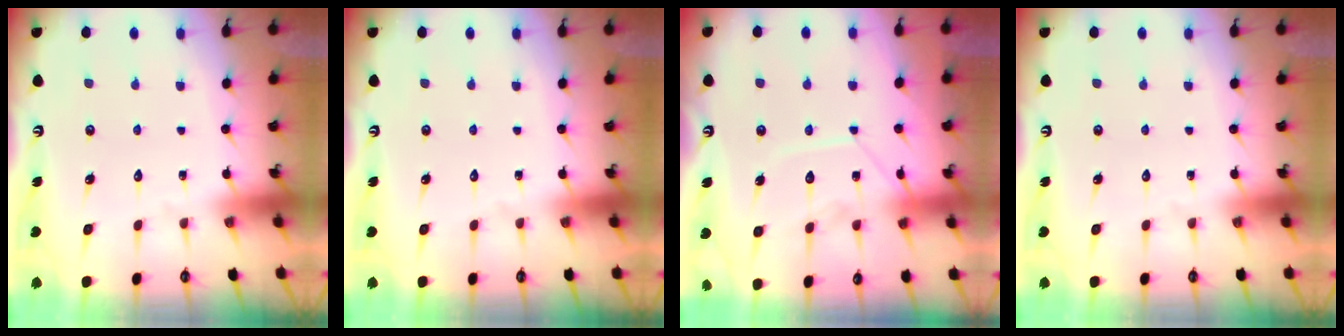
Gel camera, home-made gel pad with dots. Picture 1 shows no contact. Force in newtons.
{"total": 0.0}
{"total": 11.4, "press": 11.3, "slide": 1.0}
{"total": 0.0}